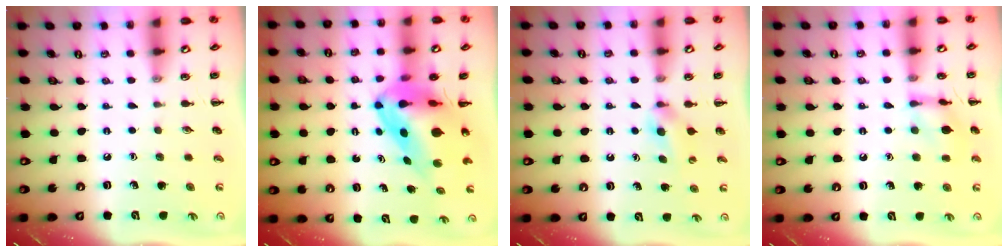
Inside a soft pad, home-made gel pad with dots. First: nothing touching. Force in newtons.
{"total": 8.7, "press": 8.3, "slide": 2.6}
{"total": 3.7, "press": 3.4, "slide": 1.5}
{"total": 9.7, "press": 9.7, "slide": 0.5}